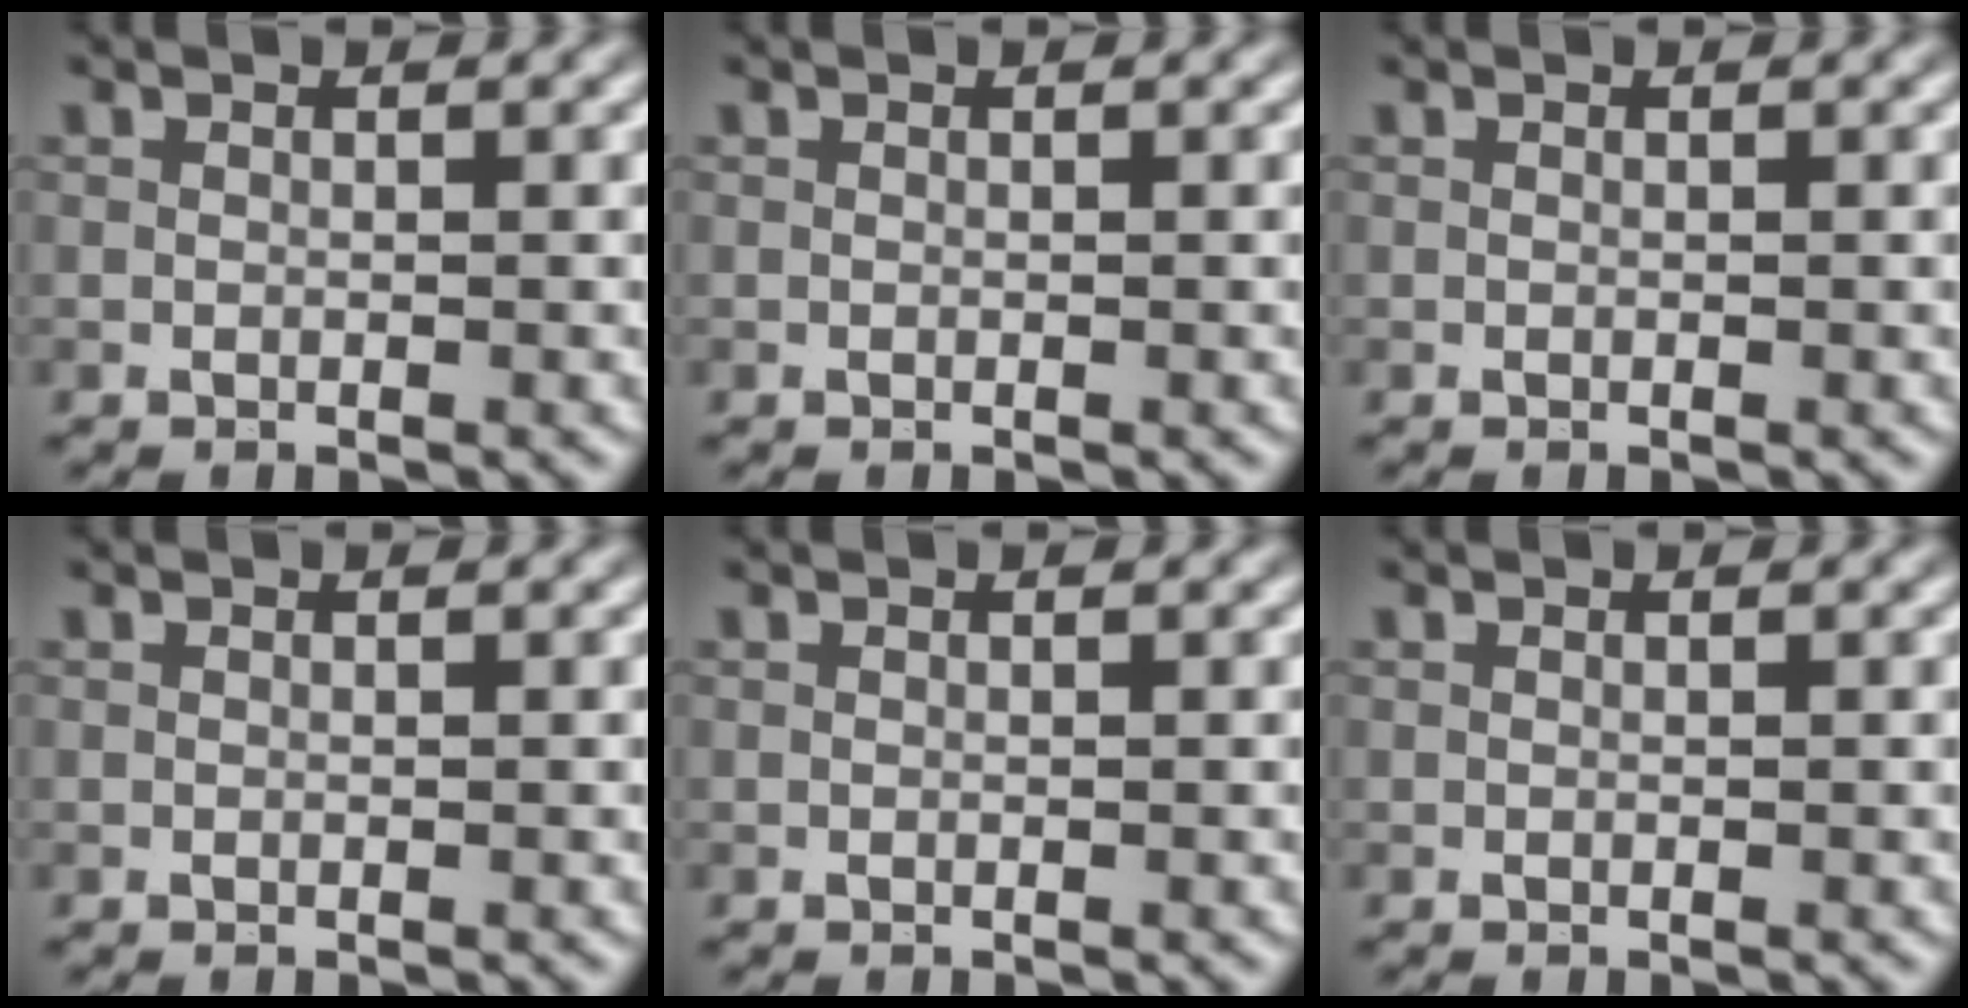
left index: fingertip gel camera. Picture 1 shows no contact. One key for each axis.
{"total": 0.0}
{"total": 0.0}
{"total": 0.0}
{"total": 0.0}
{"total": 0.0}